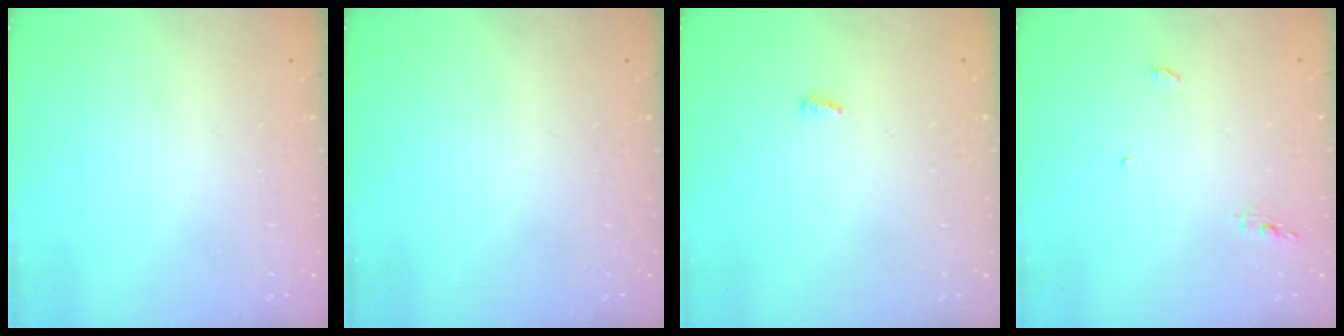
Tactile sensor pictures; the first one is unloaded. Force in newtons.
{"total": 0.0}
{"total": 2.6, "press": 2.6, "slide": 0.3}
{"total": 4.1, "press": 4.1, "slide": 0.3}